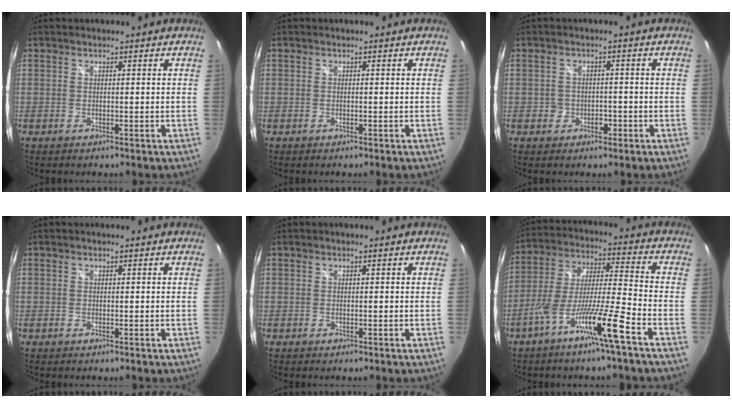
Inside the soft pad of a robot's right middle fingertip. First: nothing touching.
{"total": 0.0}
{"total": 2.9, "force": [-1.1, 2.6, 0.5], "torque": [-0.010, 0.003, -0.018]}
{"total": 0.0}
{"total": 0.0}
{"total": 12.6, "force": [-7.3, -0.5, 10.3], "torque": [-0.204, -0.004, -0.137]}